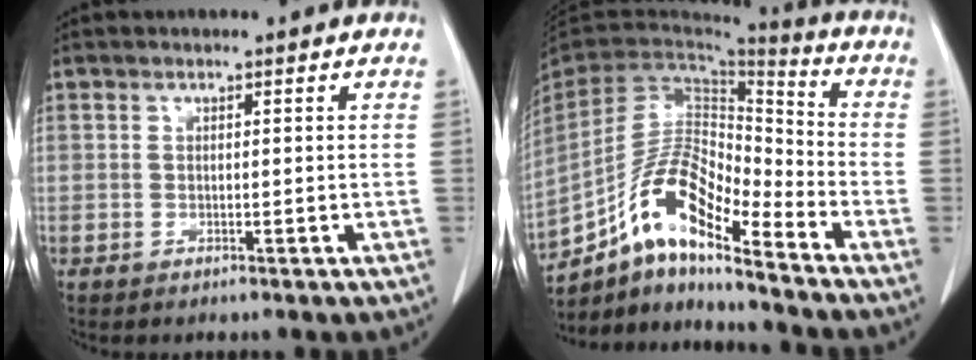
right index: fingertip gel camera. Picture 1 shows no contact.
{"total": 14.0, "force": [-9.6, 3.3, 9.7], "torque": [-0.186, 0.023, -0.174]}